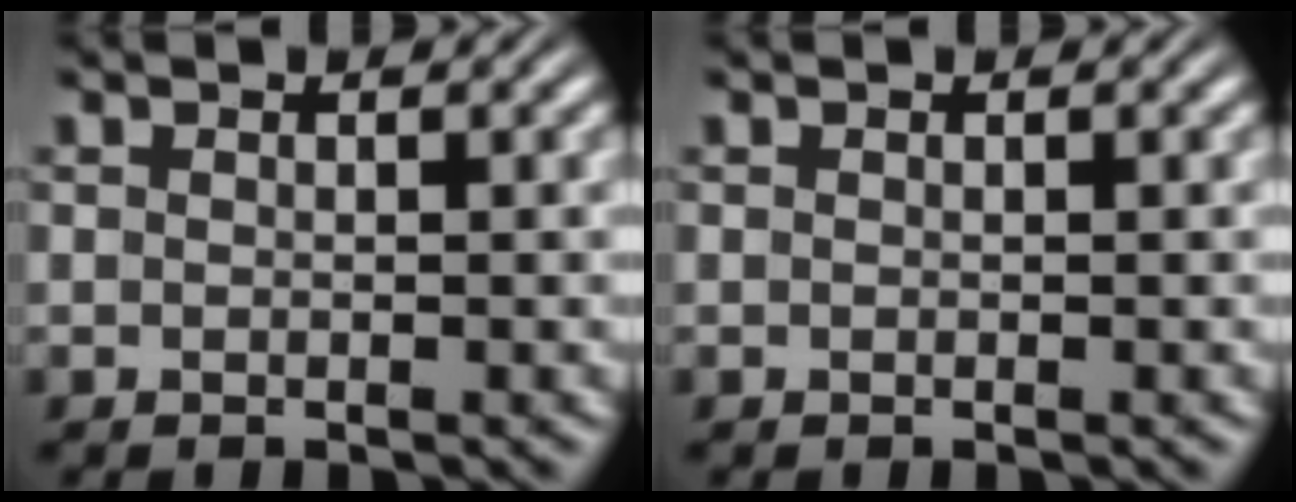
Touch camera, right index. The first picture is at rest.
{"total": 0.0}